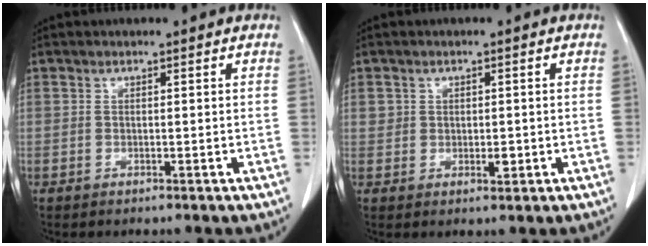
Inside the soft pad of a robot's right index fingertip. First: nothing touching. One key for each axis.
{"total": 2.2, "fx": 0.1, "fy": 1.8, "fz": 1.3, "tx": -0.016, "ty": -0.001, "tz": 0.004}